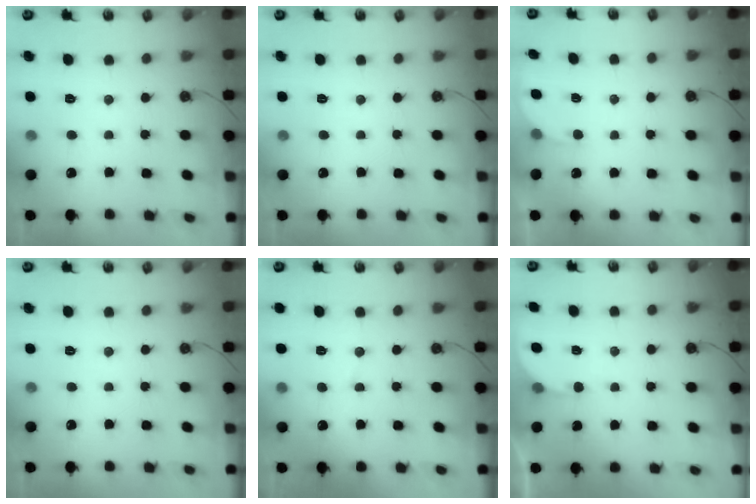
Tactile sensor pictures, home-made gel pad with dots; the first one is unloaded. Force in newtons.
{"total": 0.0}
{"total": 2.3, "press": 2.3, "slide": 0.5}
{"total": 0.0}
{"total": 4.0, "press": 4.0, "slide": 0.4}
{"total": 2.7, "press": 2.7, "slide": 0.3}